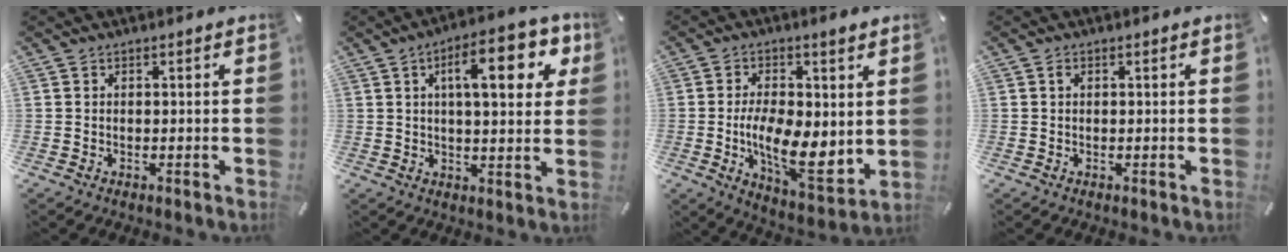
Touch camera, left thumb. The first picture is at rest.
{"total": 14.9, "force": [5.5, 5.6, 12.7], "torque": [-0.182, -0.004, 0.082]}
{"total": 14.9, "force": [-0.1, 6.7, 13.3], "torque": [-0.224, -0.012, 0.000]}
{"total": 0.6, "force": [0.2, 0.3, 0.4], "torque": [-0.007, 0.001, 0.003]}